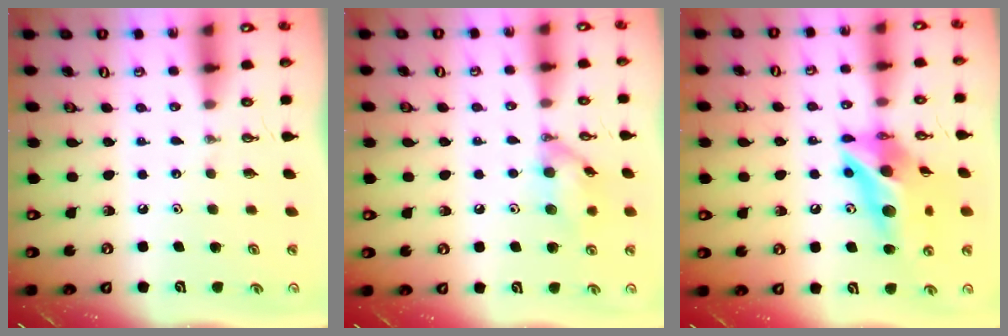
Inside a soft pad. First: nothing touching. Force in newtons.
{"total": 11.2, "press": 11.2, "slide": 0.3}
{"total": 16.1, "press": 16.0, "slide": 1.5}